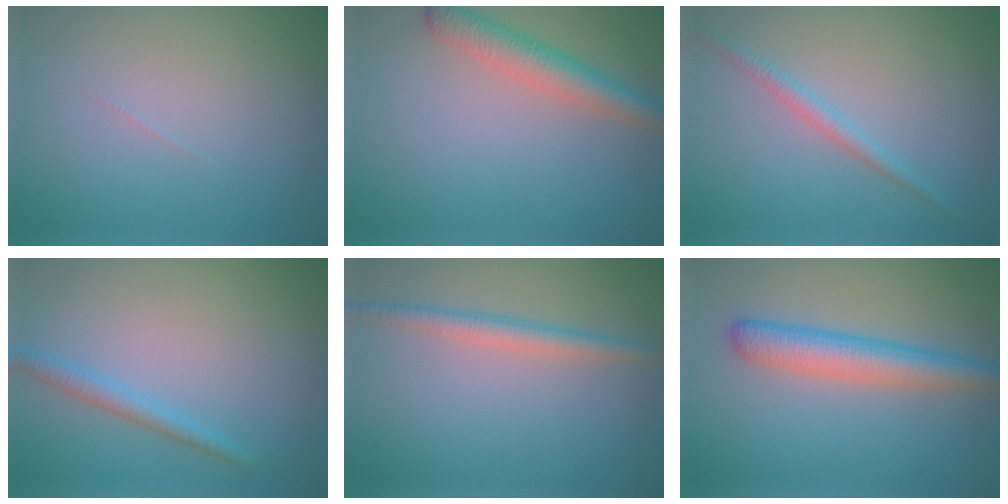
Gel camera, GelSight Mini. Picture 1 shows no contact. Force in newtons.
{"total": 3.8, "press": 3.8, "slide": 0.1}
{"total": 1.7, "press": 1.7, "slide": 0.1}
{"total": 1.8, "press": 1.8, "slide": 0.1}
{"total": 2.4, "press": 2.4, "slide": 0.0}
{"total": 4.7, "press": 4.7, "slide": 0.1}